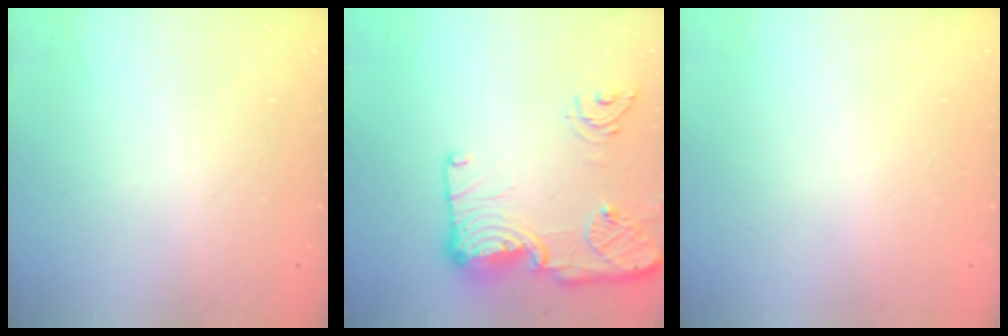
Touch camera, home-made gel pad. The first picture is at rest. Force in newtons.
{"total": 18.5, "press": 18.4, "slide": 2.0}
{"total": 0.9, "press": 0.9, "slide": 0.0}